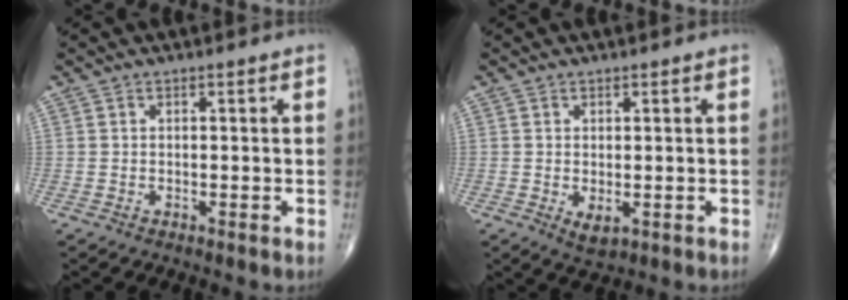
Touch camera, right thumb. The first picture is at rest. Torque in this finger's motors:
{"motor_torque": [-0.31, 0.13, -0.33, -0.03, -0.06]}